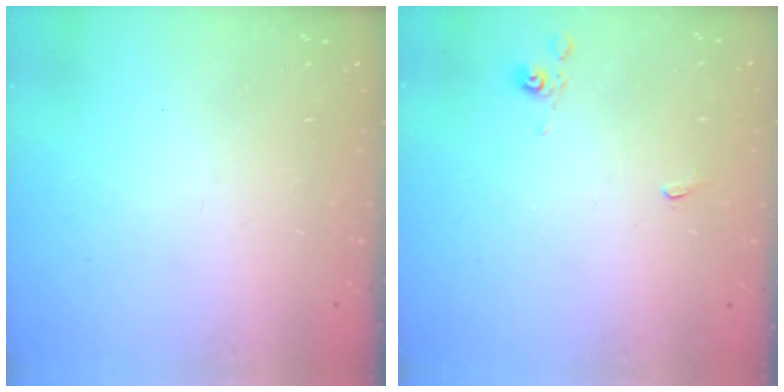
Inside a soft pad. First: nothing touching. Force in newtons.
{"total": 2.6, "press": 2.6, "slide": 0.5}